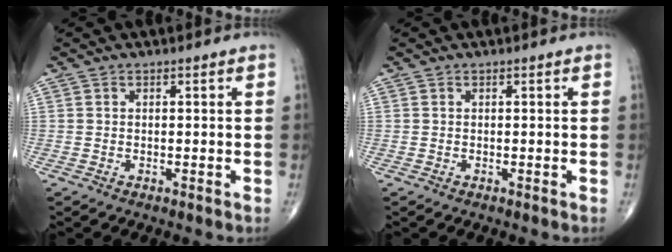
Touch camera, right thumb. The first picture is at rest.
{"total": 0.0}